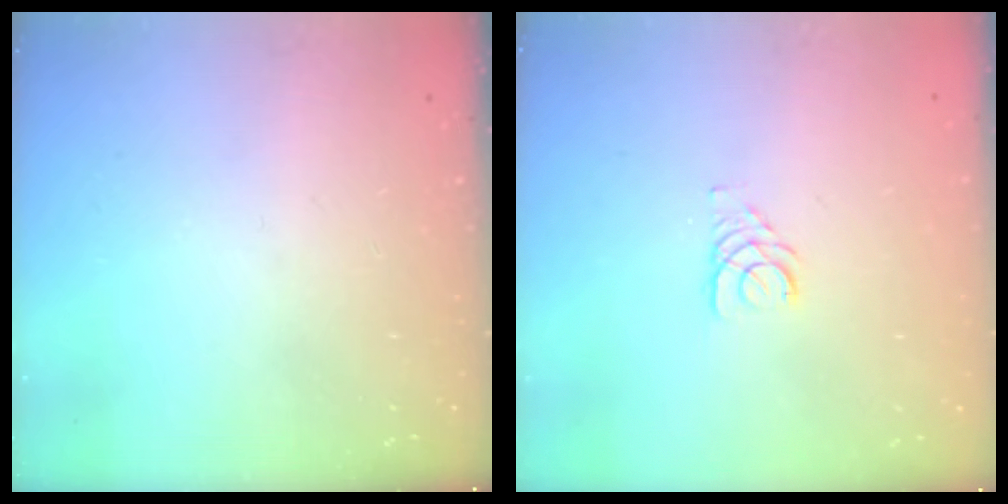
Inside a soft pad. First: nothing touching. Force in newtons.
{"total": 2.7, "press": 2.7, "slide": 0.2}